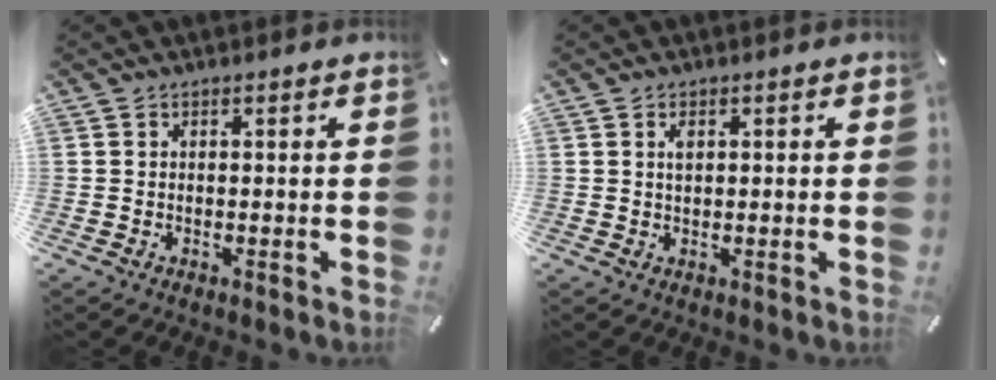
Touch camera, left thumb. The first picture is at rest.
{"total": 1.5, "force": [0.5, 0.9, 1.2], "torque": [-0.026, 0.003, 0.009]}